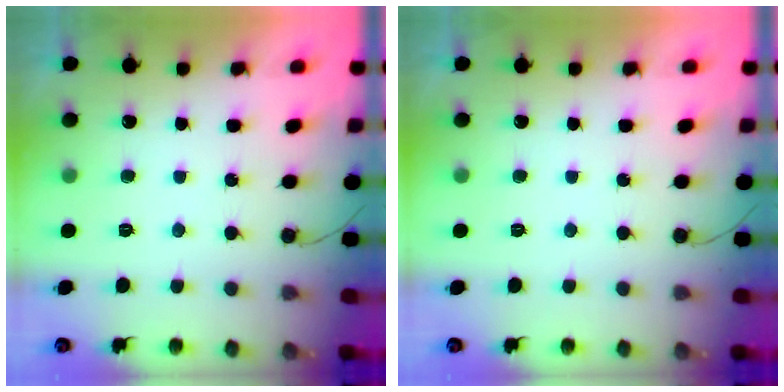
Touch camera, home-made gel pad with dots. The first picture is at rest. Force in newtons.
{"total": 0.0}